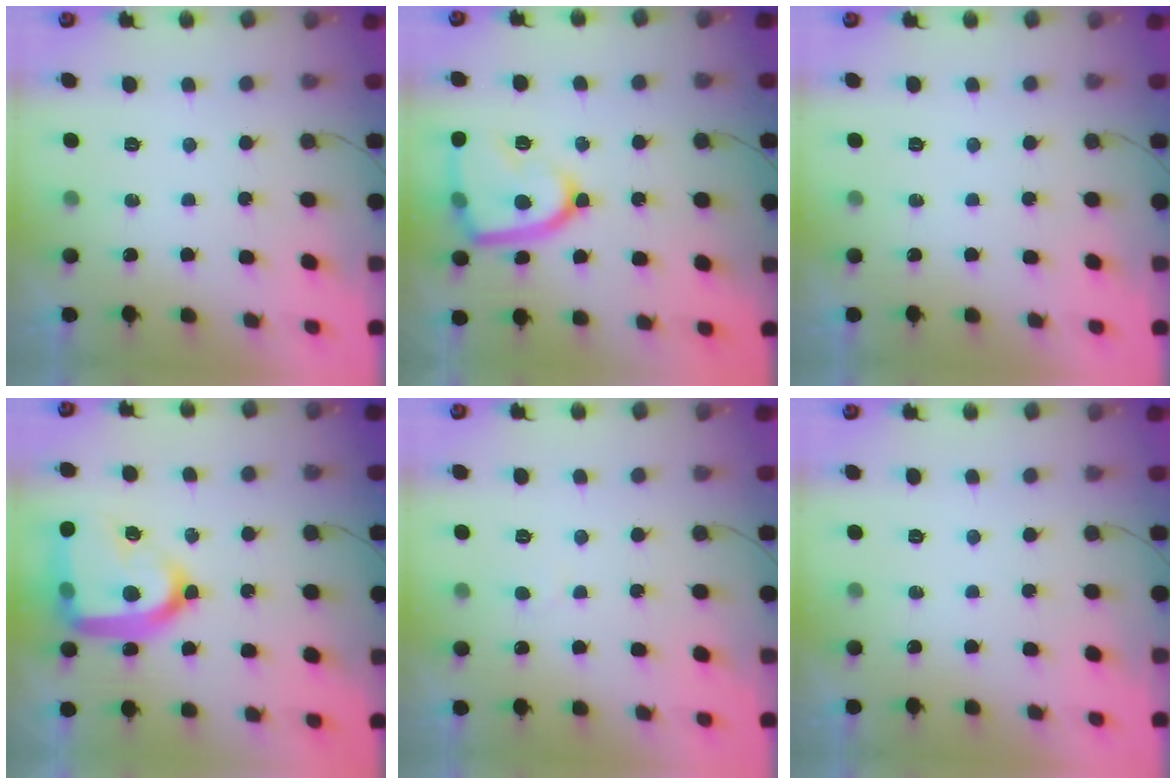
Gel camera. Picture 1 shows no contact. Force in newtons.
{"total": 16.5, "press": 16.4, "slide": 1.6}
{"total": 0.0}
{"total": 25.1, "press": 25.0, "slide": 2.3}
{"total": 2.7, "press": 2.7, "slide": 0.3}
{"total": 0.0}